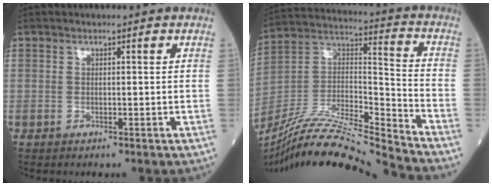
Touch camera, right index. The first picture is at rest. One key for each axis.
{"total": 21.3, "fx": -19.5, "fy": -1.0, "fz": 8.4, "tx": -0.188, "ty": 0.001, "tz": -0.350}